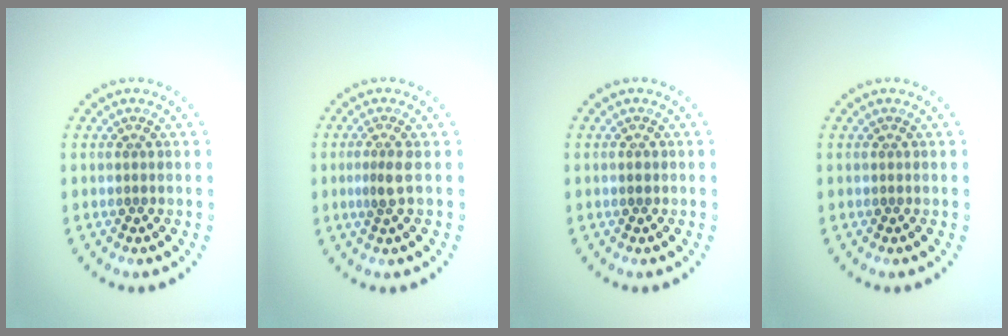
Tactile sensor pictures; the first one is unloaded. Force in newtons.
{"total": 1.6, "press": 1.2, "slide": 1.0}
{"total": 0.7, "press": 0.7, "slide": 0.1}
{"total": 0.0}